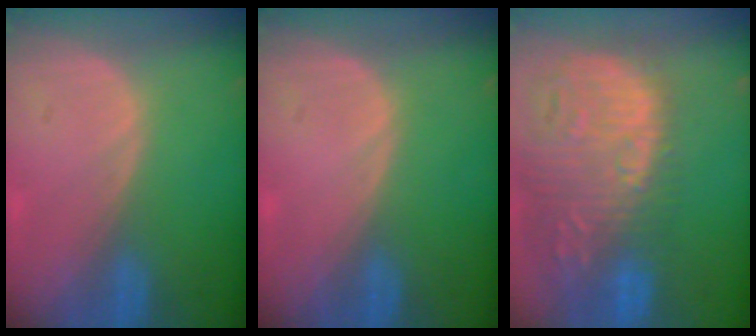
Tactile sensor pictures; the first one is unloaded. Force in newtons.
{"total": 0.0}
{"total": 16.0, "press": 13.2, "slide": 9.0}